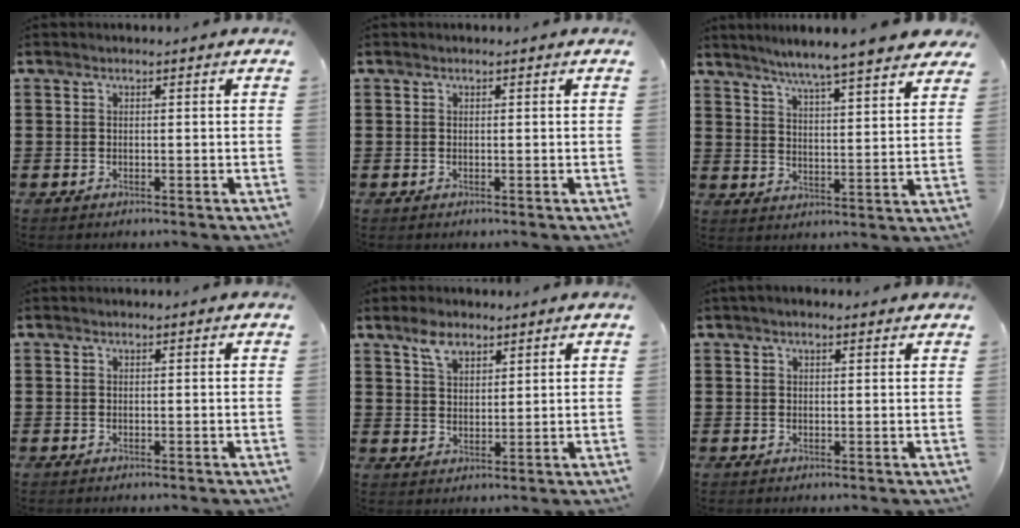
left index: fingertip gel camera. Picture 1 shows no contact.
{"total": 0.0}
{"total": 5.5, "force": [5.1, -0.6, 1.9], "torque": [-0.058, -0.032, 0.086]}
{"total": 0.0}
{"total": 4.5, "force": [3.0, 2.5, 2.2], "torque": [-0.044, 0.006, 0.054]}
{"total": 1.2, "force": [0.8, 0.4, 0.8], "torque": [-0.016, 0.004, 0.015]}